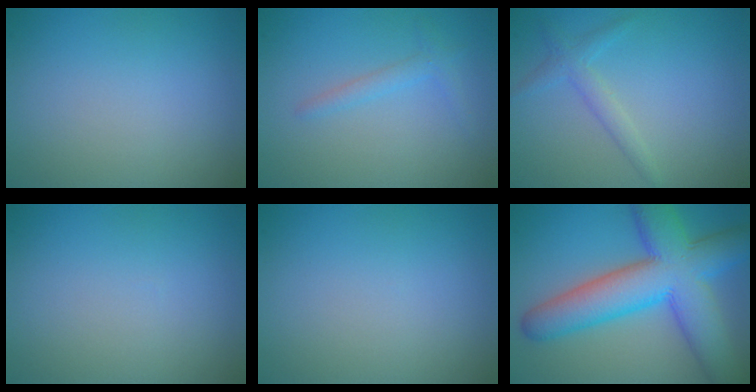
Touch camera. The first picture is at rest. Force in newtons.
{"total": 1.4, "press": 1.4, "slide": 0.1}
{"total": 1.8, "press": 1.8, "slide": 0.0}
{"total": 0.0}
{"total": 0.0}
{"total": 11.0, "press": 11.0, "slide": 0.4}